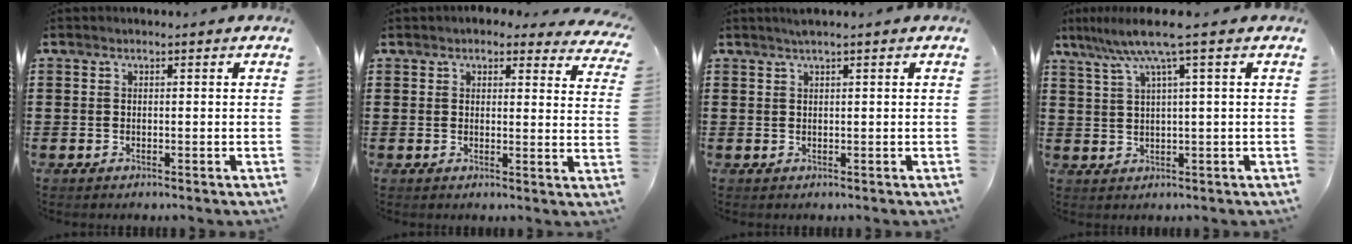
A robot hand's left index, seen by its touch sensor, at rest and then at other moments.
{"total": 3.3, "force": [3.0, 0.8, 1.0], "torque": [-0.013, -0.013, 0.051]}
{"total": 1.1, "force": [0.8, -0.1, 0.7], "torque": [-0.014, 0.000, 0.015]}
{"total": 6.7, "force": [3.1, -0.1, 5.9], "torque": [-0.129, -0.008, 0.048]}